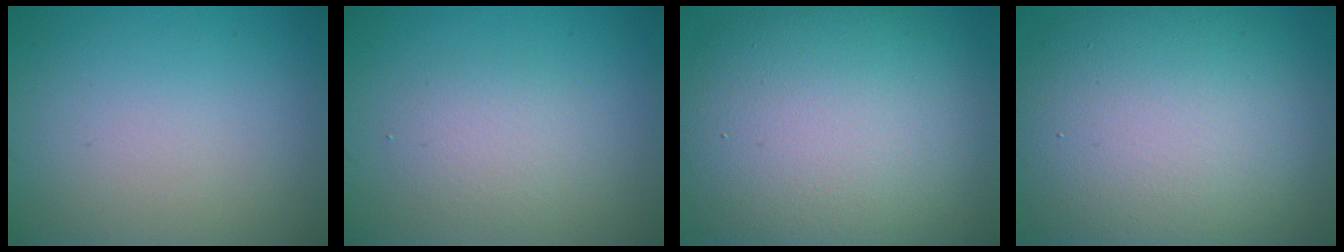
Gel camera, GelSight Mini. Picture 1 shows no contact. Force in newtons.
{"total": 2.1, "press": 2.1, "slide": 0.1}
{"total": 14.9, "press": 14.9, "slide": 0.8}
{"total": 14.2, "press": 14.2, "slide": 1.0}